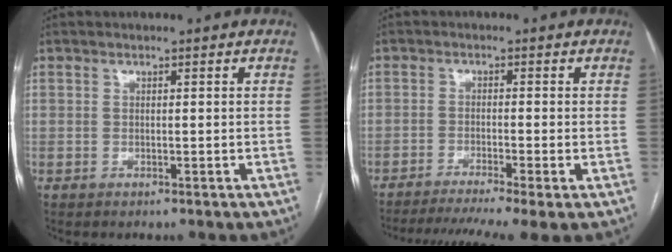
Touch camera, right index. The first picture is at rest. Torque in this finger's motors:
{"motor_torque": [1.78, -0.37, 0.21, 0.13]}